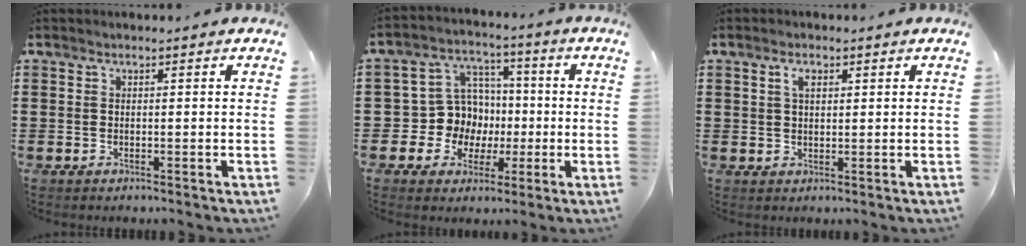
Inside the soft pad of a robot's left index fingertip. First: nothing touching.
{"total": 9.1, "force": [0.2, 8.9, 1.8], "torque": [-0.079, -0.002, 0.011]}
{"total": 2.1, "force": [1.1, 1.0, 1.6], "torque": [-0.036, 0.005, 0.018]}